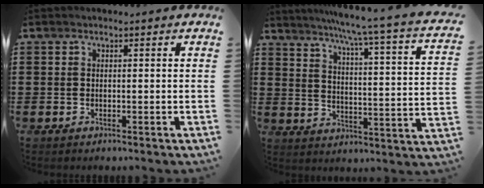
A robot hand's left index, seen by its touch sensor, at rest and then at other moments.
{"total": 5.2, "force": [4.0, -1.6, 2.9], "torque": [-0.067, -0.053, 0.052]}